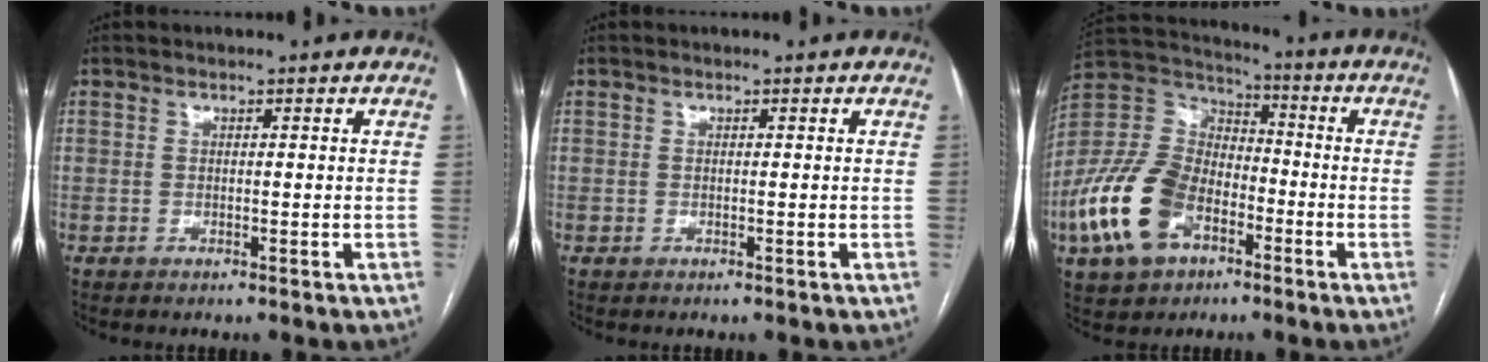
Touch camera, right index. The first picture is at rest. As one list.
[{"total": 0.0}, {"total": 16.6, "force": [-7.0, 10.2, 11.0], "torque": [-0.251, 0.012, -0.134]}]